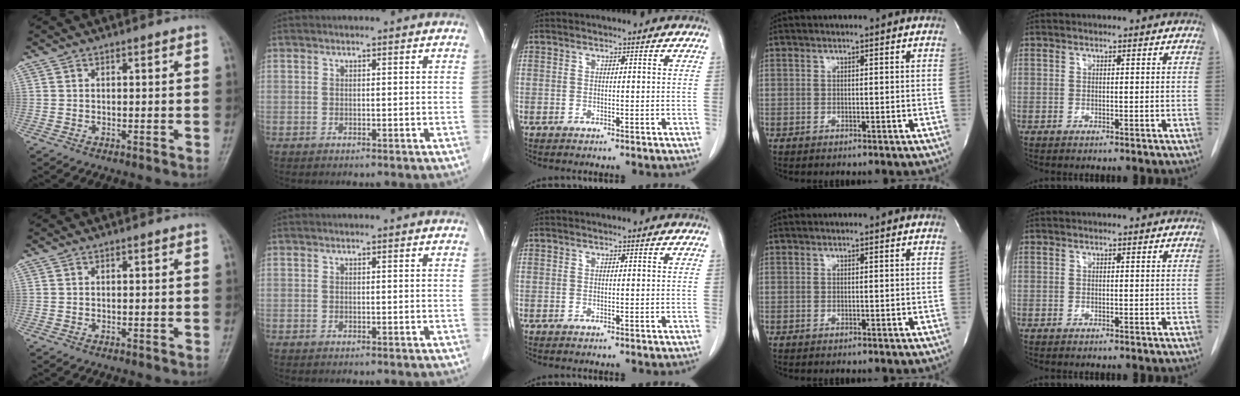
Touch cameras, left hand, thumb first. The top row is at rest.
{}